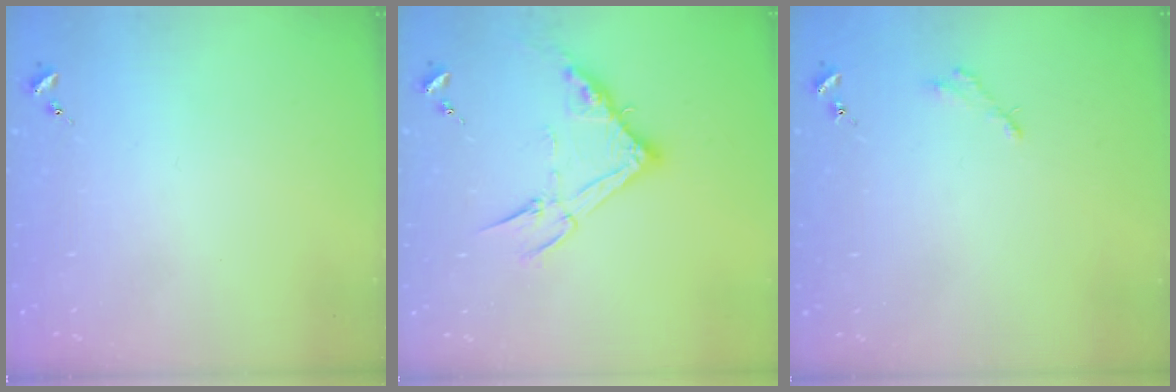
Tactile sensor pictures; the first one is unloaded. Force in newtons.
{"total": 13.3, "press": 13.3, "slide": 1.0}
{"total": 2.5, "press": 2.5, "slide": 0.2}